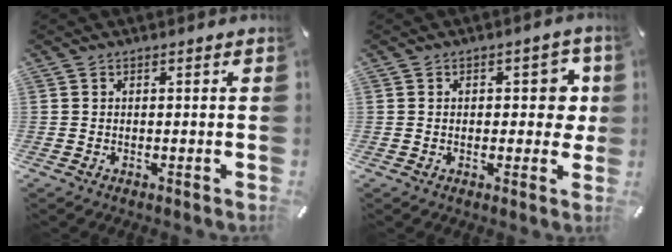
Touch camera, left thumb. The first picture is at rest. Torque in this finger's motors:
{"motor_torque": [-0.04, -0.33, 0.06, -0.07, -0.07]}